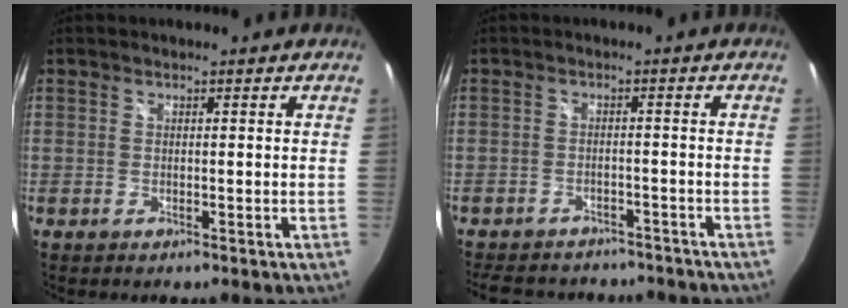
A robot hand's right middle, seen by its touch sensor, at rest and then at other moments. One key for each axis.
{"total": 13.6, "fx": -11.5, "fy": 5.5, "fz": 4.8, "tx": -0.109, "ty": 0.001, "tz": -0.150}